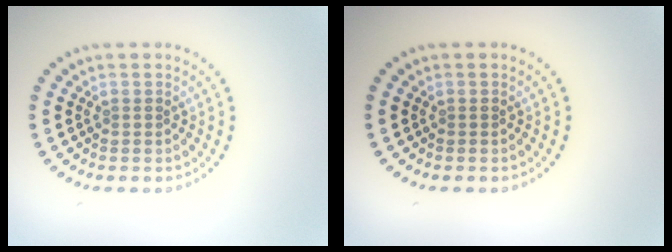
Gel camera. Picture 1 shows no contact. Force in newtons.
{"total": 0.0}